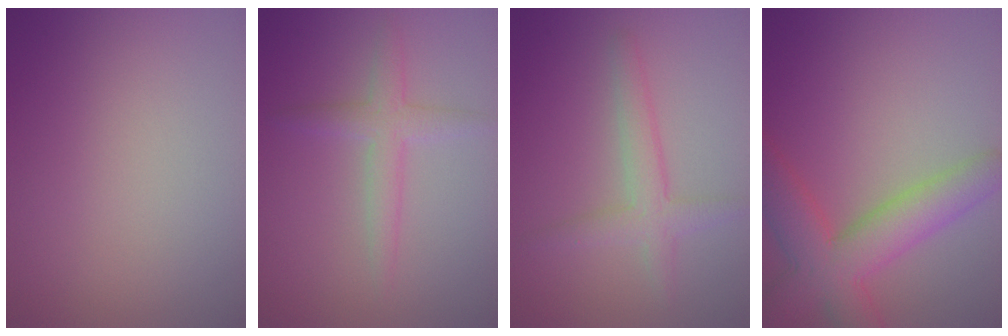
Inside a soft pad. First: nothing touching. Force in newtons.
{"total": 2.6, "press": 2.6, "slide": 0.1}
{"total": 2.8, "press": 2.8, "slide": 0.2}
{"total": 6.8, "press": 6.8, "slide": 0.3}